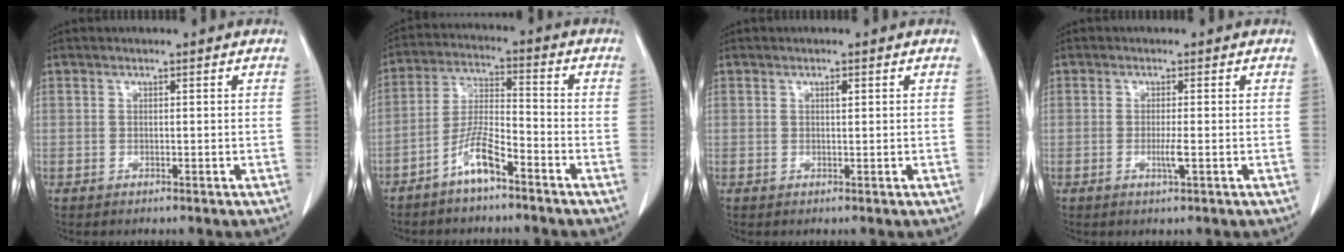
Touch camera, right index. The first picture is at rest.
{"total": 7.1, "force": [-4.7, 1.3, 5.1], "torque": [-0.112, 0.005, -0.093]}
{"total": 0.8, "force": [0.3, 0.2, 0.7], "torque": [-0.014, 0.000, 0.005]}
{"total": 2.0, "force": [-0.5, -0.1, 1.9], "torque": [-0.037, -0.005, -0.010]}